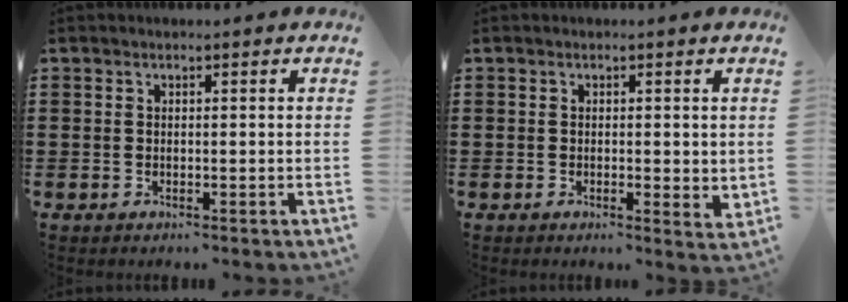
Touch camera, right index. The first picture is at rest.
{"total": 1.1, "force": [0.0, 0.4, 1.0], "torque": [-0.019, 0.002, -0.001]}